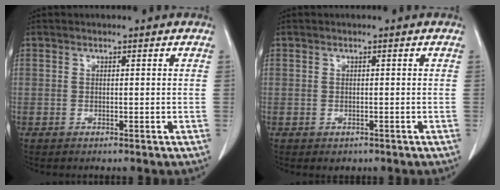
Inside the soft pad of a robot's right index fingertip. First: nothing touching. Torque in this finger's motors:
{"motor_torque": [-0.22, -0.19, -0.19, -0.05]}